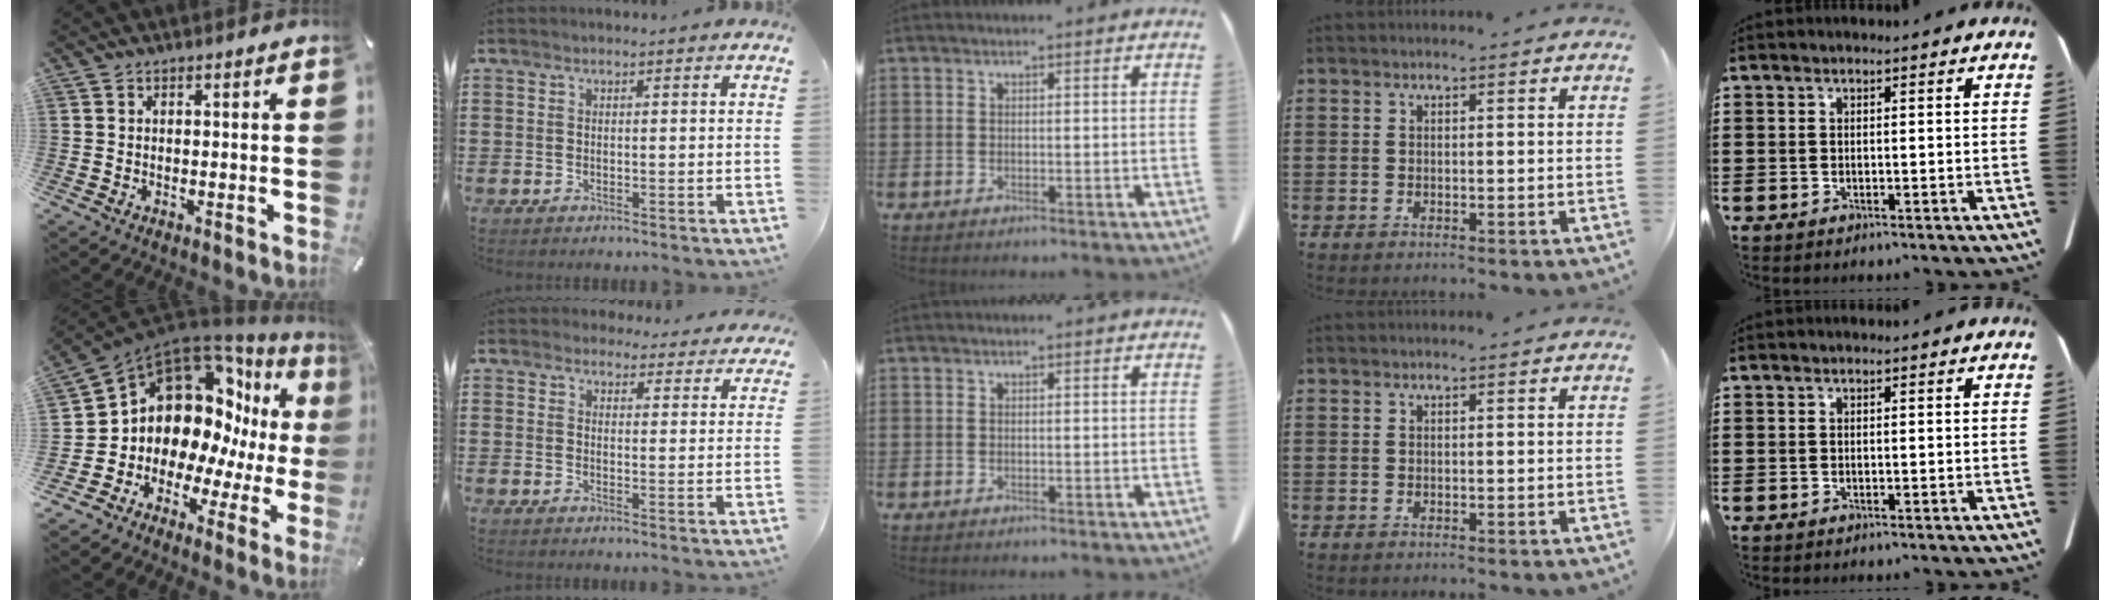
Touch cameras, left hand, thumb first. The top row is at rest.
{"thumb": {"total": 14.9, "force": [4.8, 11.6, 8.0], "torque": [-0.143, -0.088, 0.096]}, "index": {"total": 4.0, "force": [3.9, 1.0, 0.5], "torque": [-0.014, -0.014, 0.071]}}